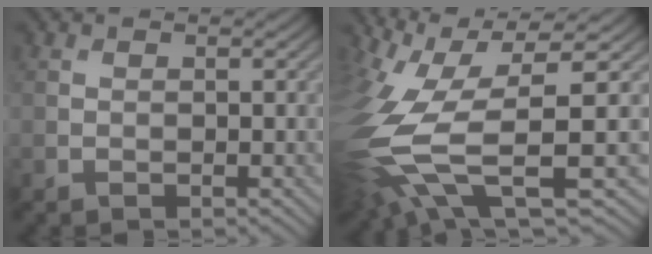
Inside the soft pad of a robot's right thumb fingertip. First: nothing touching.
{"total": 16.3, "force": [-2.6, 5.8, 15.0], "torque": [-0.361, -0.028, -0.022]}